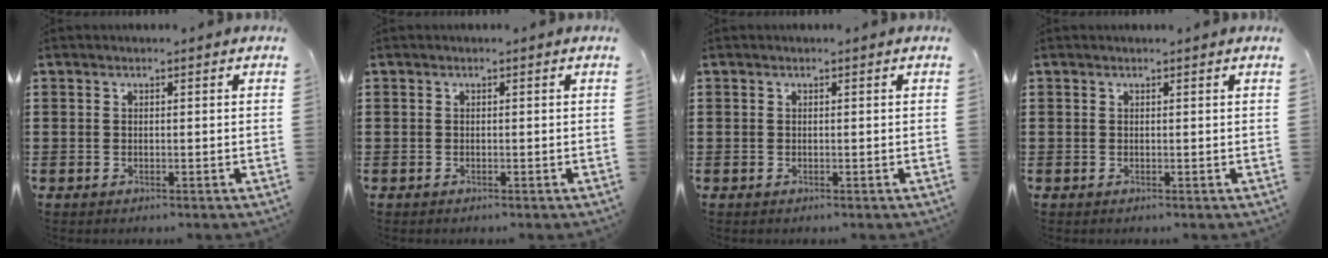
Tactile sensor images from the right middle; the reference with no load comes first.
{"total": 0.0}
{"total": 0.0}
{"total": 0.0}